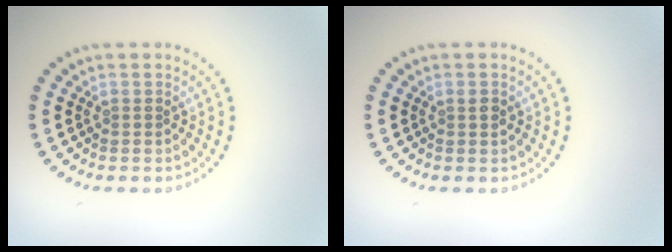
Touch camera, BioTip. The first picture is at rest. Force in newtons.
{"total": 0.7, "press": 0.7, "slide": 0.2}